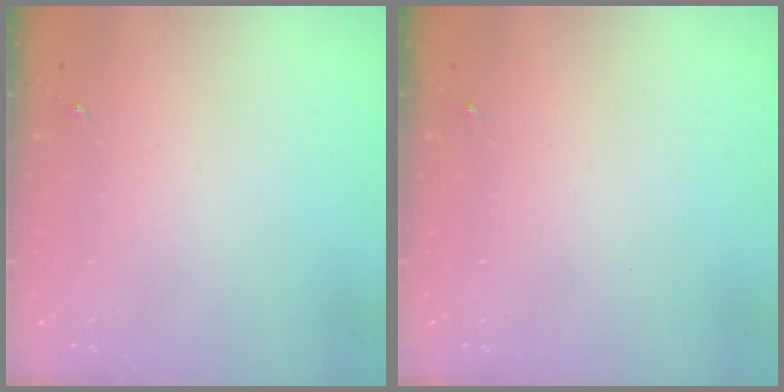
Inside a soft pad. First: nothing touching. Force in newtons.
{"total": 0.0}